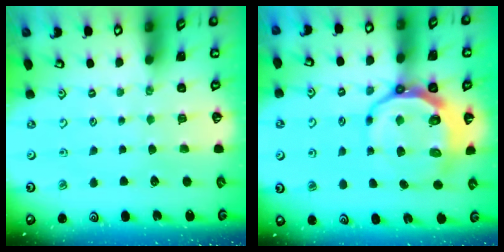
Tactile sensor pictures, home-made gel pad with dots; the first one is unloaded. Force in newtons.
{"total": 11.5, "press": 10.7, "slide": 4.2}